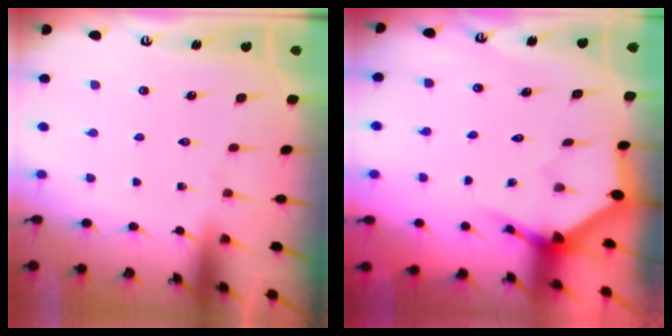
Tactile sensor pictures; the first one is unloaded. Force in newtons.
{"total": 3.6, "press": 3.6, "slide": 0.1}